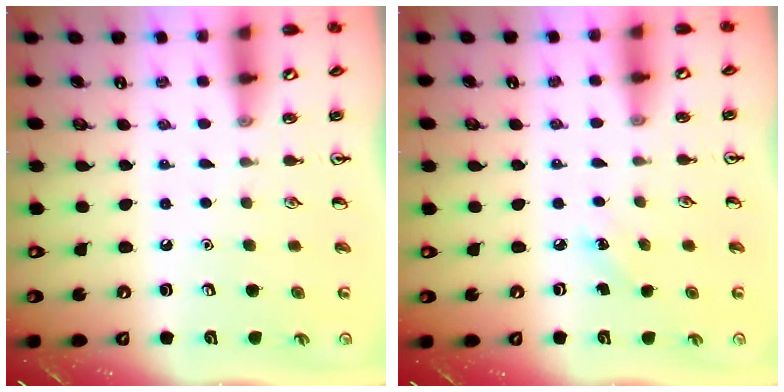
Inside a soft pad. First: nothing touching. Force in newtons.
{"total": 3.8, "press": 3.5, "slide": 1.4}